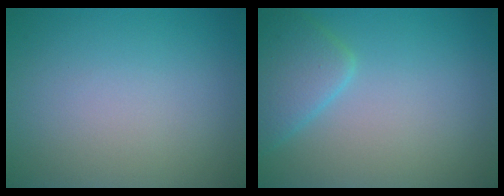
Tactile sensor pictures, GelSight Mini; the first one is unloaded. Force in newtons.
{"total": 3.4, "press": 3.4, "slide": 0.1}